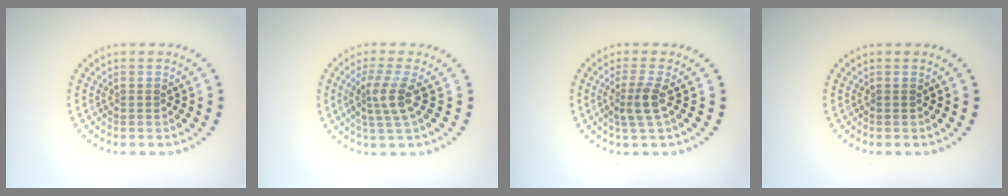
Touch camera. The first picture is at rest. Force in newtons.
{"total": 2.8, "press": 2.2, "slide": 1.8}
{"total": 2.3, "press": 1.8, "slide": 1.5}
{"total": 0.0}